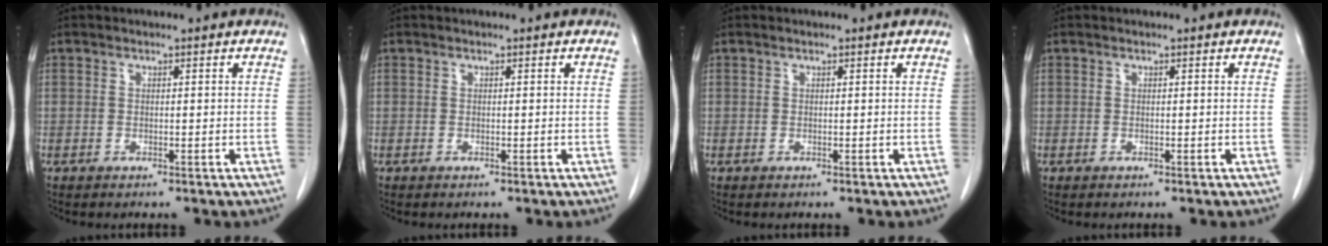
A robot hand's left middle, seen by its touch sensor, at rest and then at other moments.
{"total": 0.0}
{"total": 0.0}
{"total": 0.0}